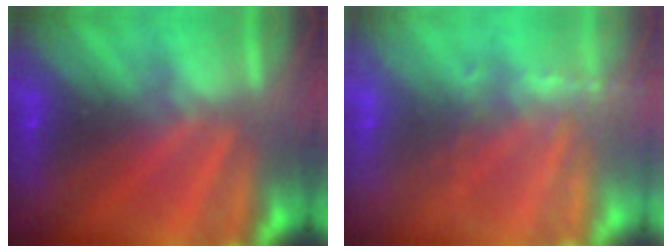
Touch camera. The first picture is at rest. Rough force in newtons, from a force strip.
{"total": 13.7}